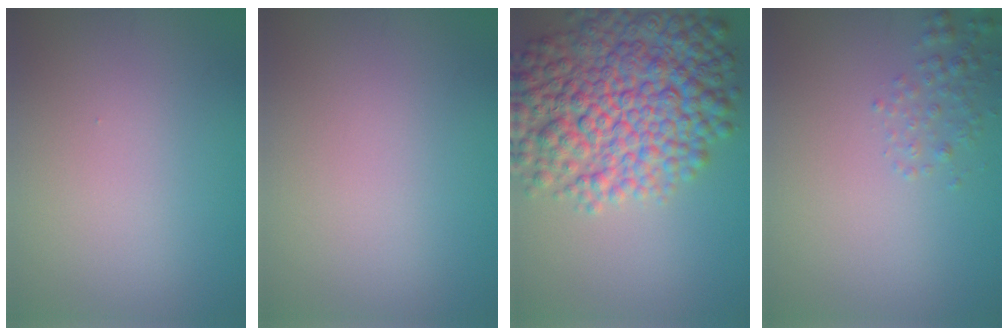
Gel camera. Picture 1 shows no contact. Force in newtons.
{"total": 0.0}
{"total": 11.8, "press": 11.8, "slide": 0.4}
{"total": 1.6, "press": 1.6, "slide": 0.1}